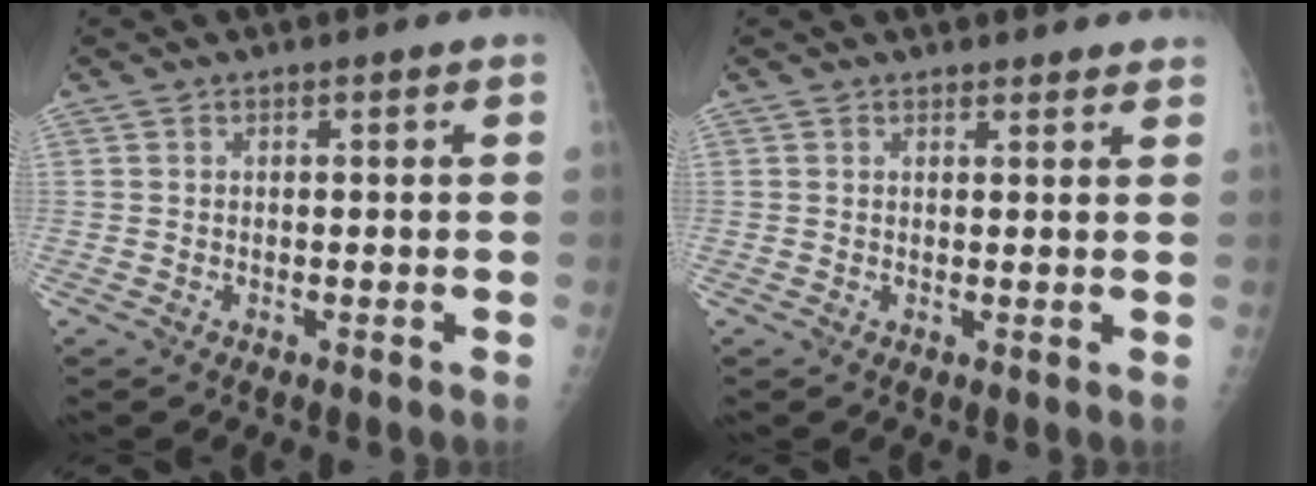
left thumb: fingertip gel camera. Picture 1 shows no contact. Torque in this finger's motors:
{"motor_torque": [-0.22, -0.01, 0.10, 0.11, 0.03]}